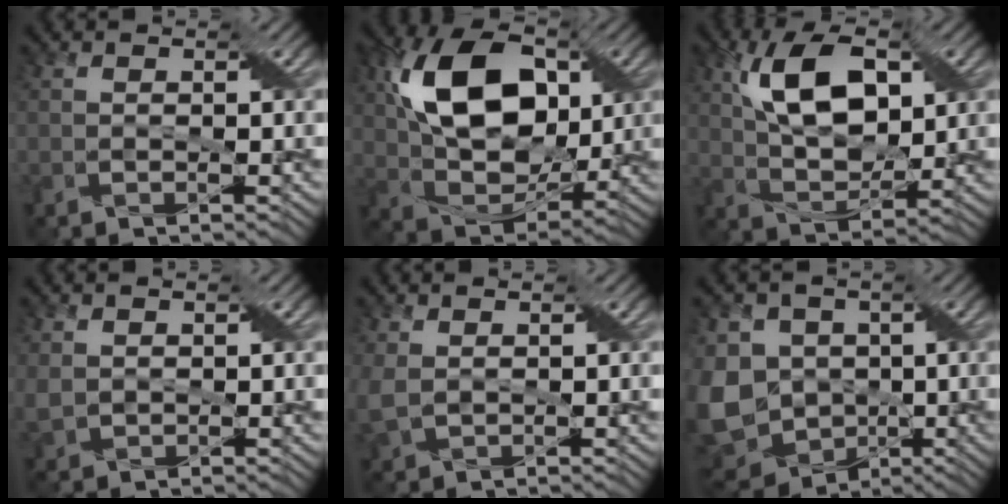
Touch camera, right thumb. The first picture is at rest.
{"total": 14.8, "force": [3.9, 9.5, 10.7], "torque": [-0.221, 0.013, 0.069]}
{"total": 11.0, "force": [3.4, 5.8, 8.6], "torque": [-0.169, 0.010, 0.061]}
{"total": 2.1, "force": [0.8, 1.6, 1.0], "torque": [-0.034, -0.001, 0.018]}
{"total": 3.4, "force": [0.7, 2.3, 2.4], "torque": [-0.072, -0.001, 0.017]}
{"total": 13.2, "force": [-1.5, 10.7, 7.6], "torque": [-0.205, -0.011, -0.034]}